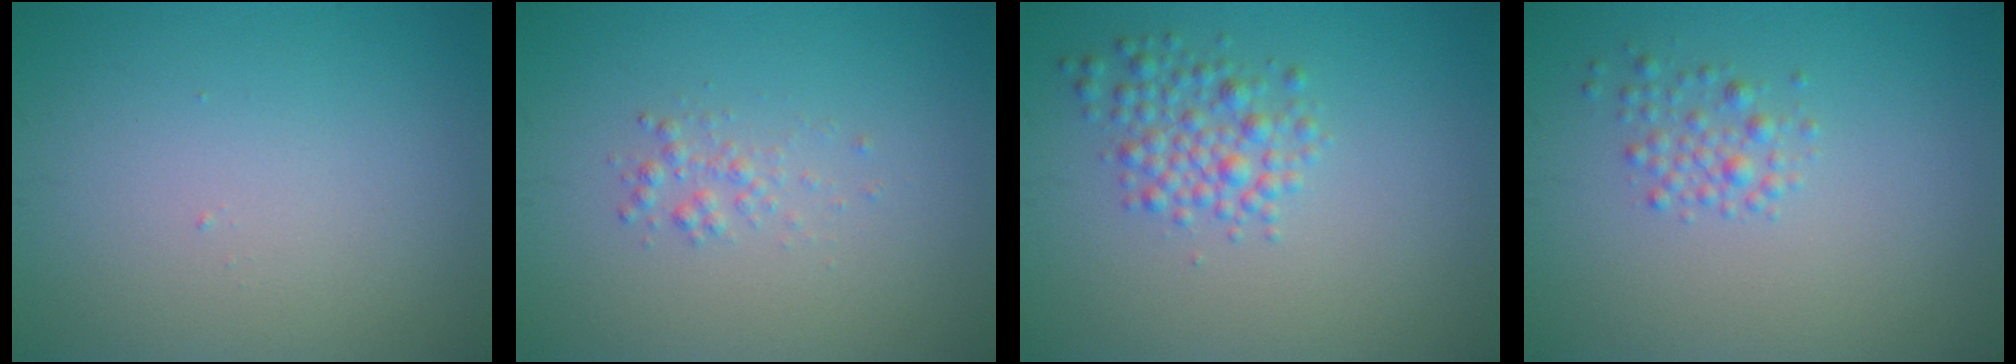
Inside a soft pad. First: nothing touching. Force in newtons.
{"total": 1.1, "press": 1.1, "slide": 0.1}
{"total": 3.0, "press": 3.0, "slide": 0.1}
{"total": 1.7, "press": 1.7, "slide": 0.1}